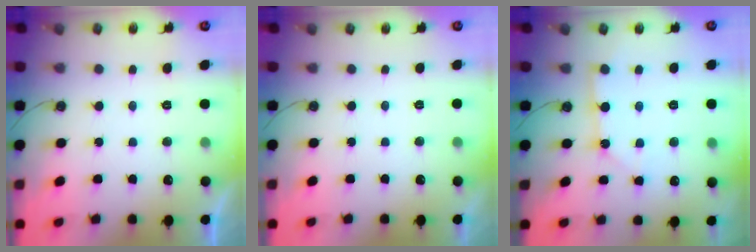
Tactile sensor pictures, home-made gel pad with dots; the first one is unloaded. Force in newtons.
{"total": 0.0}
{"total": 2.8, "press": 2.8, "slide": 0.2}